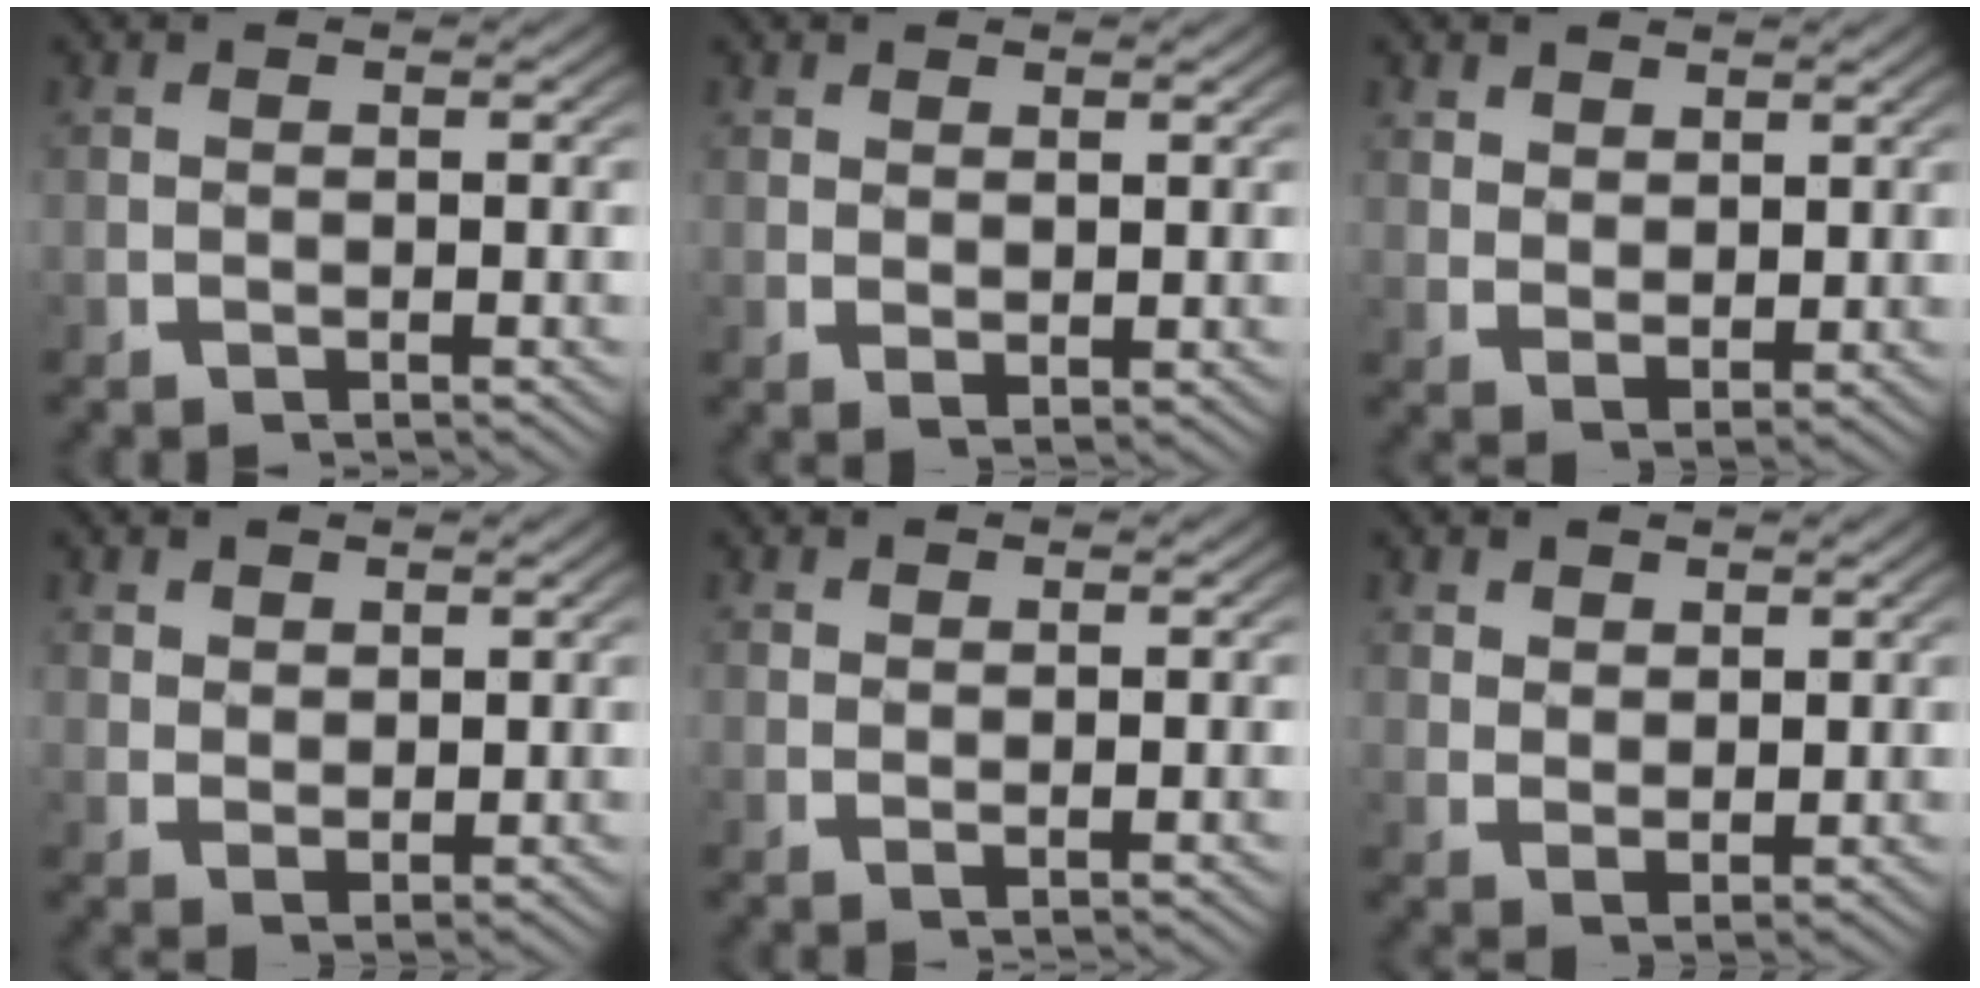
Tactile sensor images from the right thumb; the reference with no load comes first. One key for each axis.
{"total": 1.2, "fx": 1.1, "fy": 0.1, "fz": 0.4, "tx": -0.009, "ty": -0.004, "tz": 0.030}
{"total": 2.5, "fx": 2.0, "fy": 1.1, "fz": 1.1, "tx": -0.016, "ty": -0.009, "tz": 0.048}
{"total": 2.2, "fx": 1.9, "fy": 0.9, "fz": 0.9, "tx": -0.012, "ty": -0.007, "tz": 0.047}
{"total": 1.1, "fx": 1.0, "fy": -0.2, "fz": 0.3, "tx": -0.005, "ty": -0.002, "tz": 0.025}
{"total": 2.6, "fx": 2.1, "fy": 1.1, "fz": 1.1, "tx": -0.016, "ty": -0.008, "tz": 0.049}